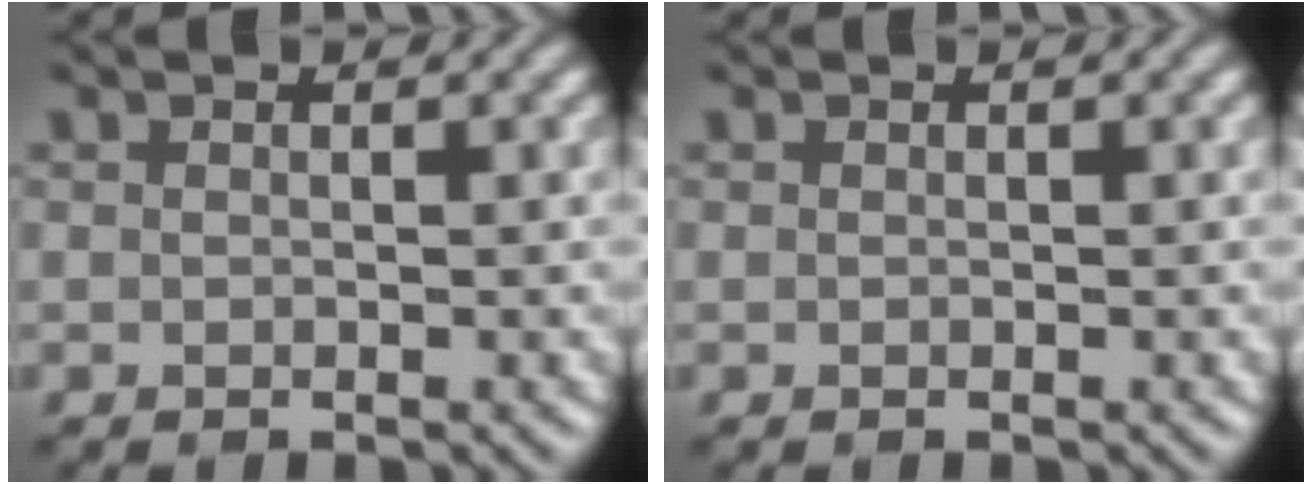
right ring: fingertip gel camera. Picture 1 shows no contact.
{"total": 0.0}